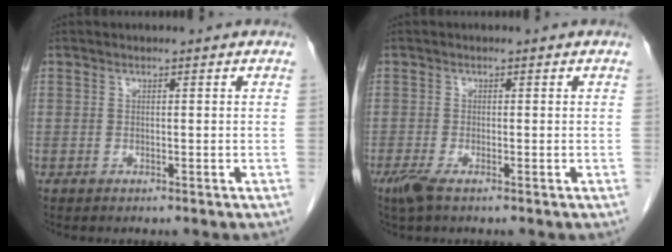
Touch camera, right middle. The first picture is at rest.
{"total": 2.2, "force": [-1.4, 0.4, 1.7], "torque": [-0.041, -0.007, -0.030]}